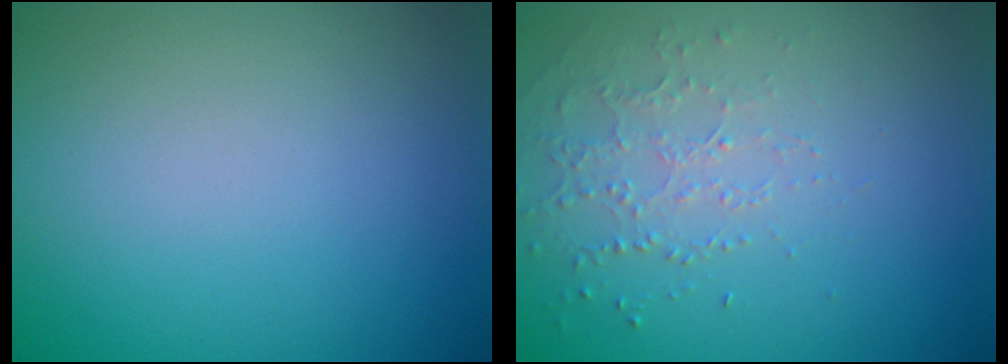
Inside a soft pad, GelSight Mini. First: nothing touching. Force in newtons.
{"total": 1.3, "press": 1.0, "slide": 0.8}